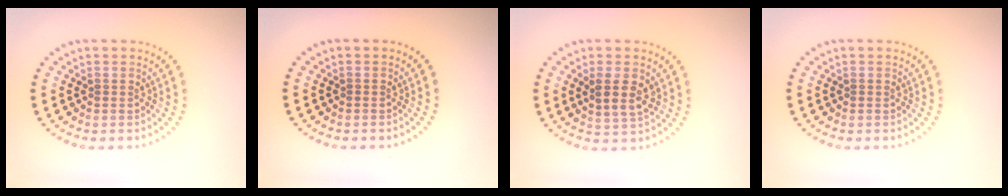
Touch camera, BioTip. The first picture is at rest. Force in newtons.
{"total": 0.0}
{"total": 2.8, "press": 2.7, "slide": 0.9}
{"total": 0.0}